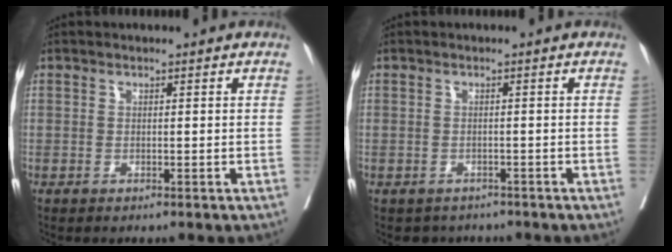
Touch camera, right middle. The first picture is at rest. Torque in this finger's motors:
{"motor_torque": [0.14, -0.09, -0.01, 0.01]}